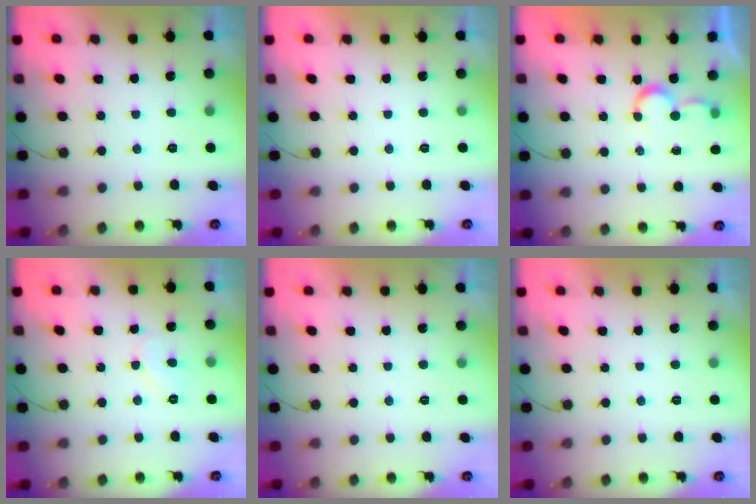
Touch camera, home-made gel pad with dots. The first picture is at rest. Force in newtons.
{"total": 1.8, "press": 1.8, "slide": 0.1}
{"total": 4.7, "press": 4.6, "slide": 0.4}
{"total": 4.8, "press": 4.7, "slide": 0.6}
{"total": 1.9, "press": 1.9, "slide": 0.0}
{"total": 1.9, "press": 1.9, "slide": 0.1}